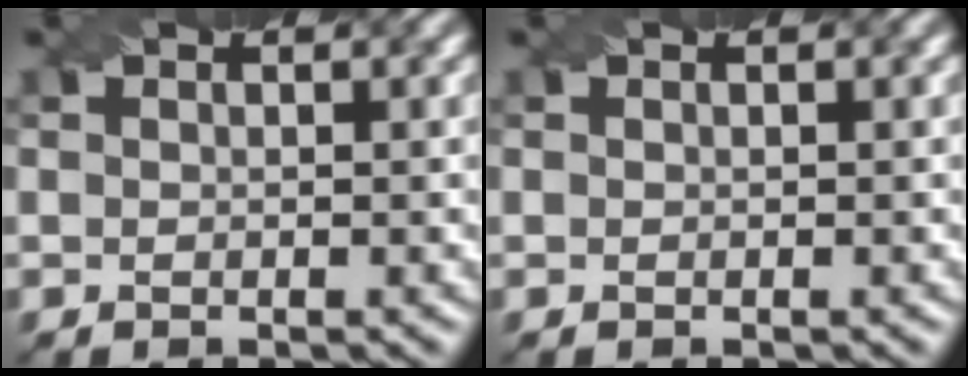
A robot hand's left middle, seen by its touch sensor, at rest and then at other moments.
{"total": 0.0}